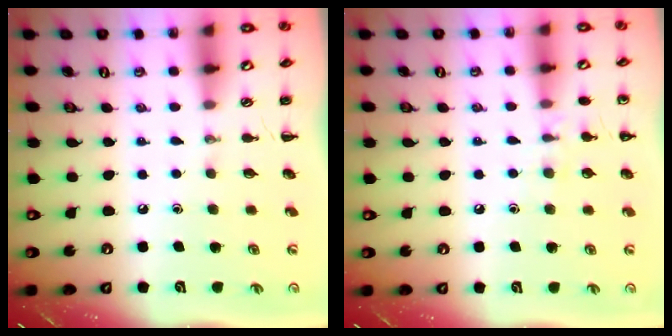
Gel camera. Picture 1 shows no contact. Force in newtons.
{"total": 7.4, "press": 7.1, "slide": 2.1}